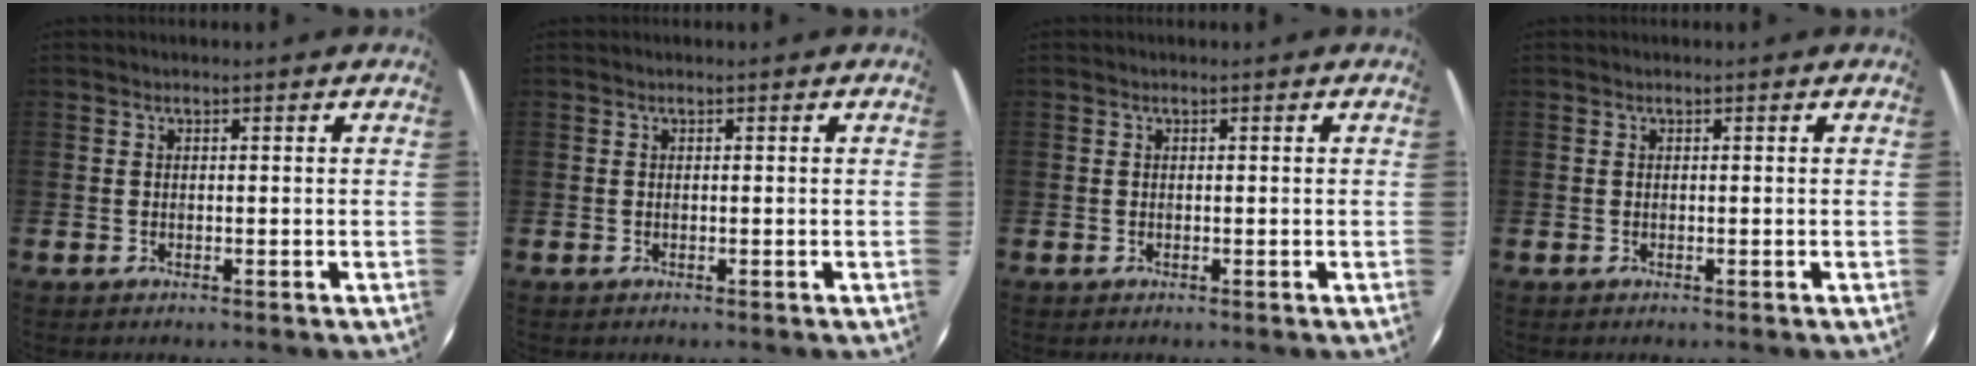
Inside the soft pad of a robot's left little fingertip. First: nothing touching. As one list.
[{"total": 0.0}, {"total": 0.0}, {"total": 0.0}]